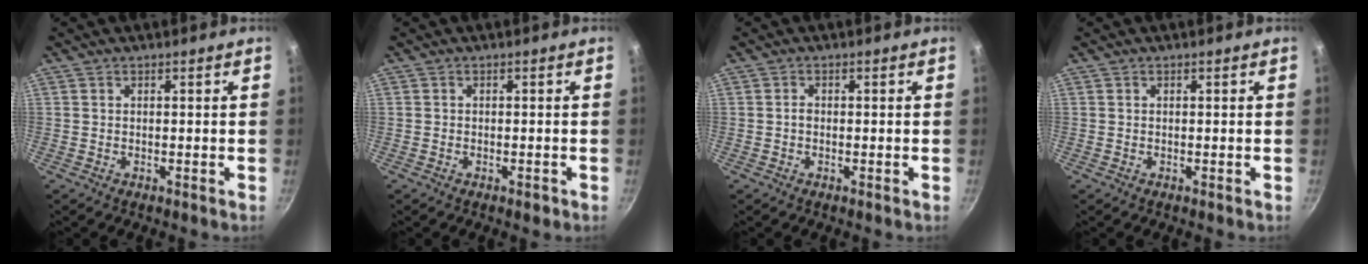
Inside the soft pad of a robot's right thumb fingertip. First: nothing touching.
{"total": 1.3, "force": [-0.8, 0.7, 0.8], "torque": [-0.016, 0.004, -0.010]}
{"total": 0.9, "force": [-0.2, 0.7, 0.6], "torque": [-0.010, 0.005, -0.004]}
{"total": 0.0}